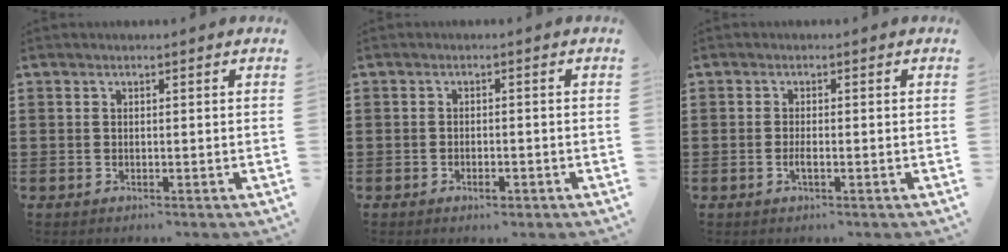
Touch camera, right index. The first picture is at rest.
{"total": 1.6, "force": [-1.1, 0.7, 1.0], "torque": [-0.021, -0.001, -0.020]}
{"total": 1.3, "force": [-0.4, 0.2, 1.2], "torque": [-0.022, -0.002, -0.005]}